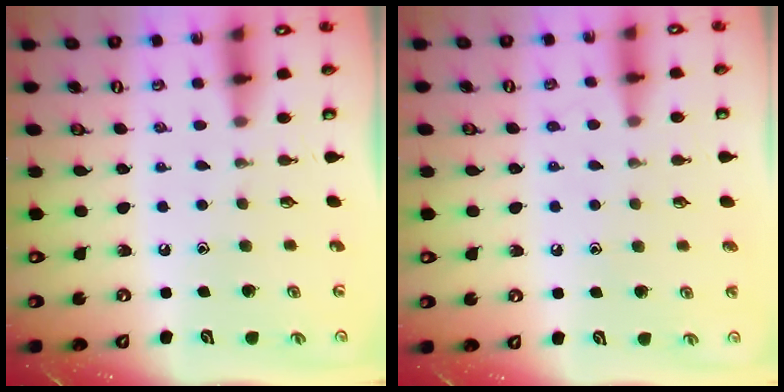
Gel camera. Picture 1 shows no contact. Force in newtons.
{"total": 5.1, "press": 5.1, "slide": 0.5}